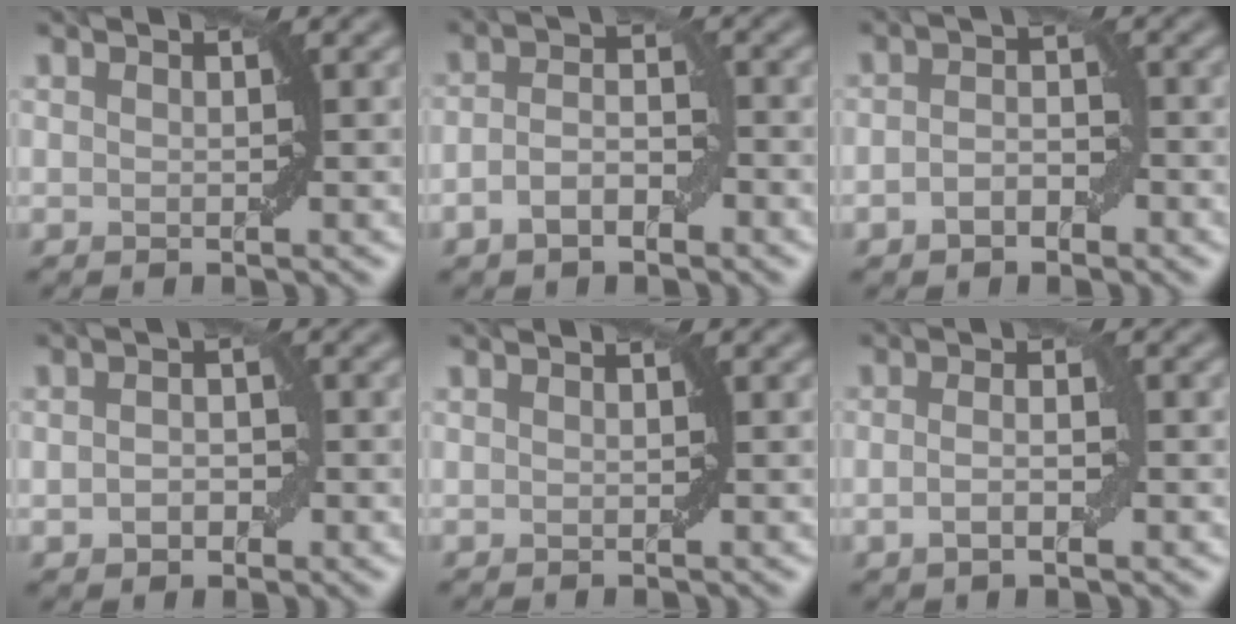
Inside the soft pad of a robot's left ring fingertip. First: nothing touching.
{"total": 3.3, "force": [-1.4, 1.7, 2.4], "torque": [-0.047, 0.005, -0.030]}
{"total": 2.5, "force": [-1.0, 1.5, 1.8], "torque": [-0.030, 0.005, -0.020]}
{"total": 2.4, "force": [-0.4, 1.6, 1.8], "torque": [-0.029, 0.001, -0.008]}
{"total": 0.0}
{"total": 2.3, "force": [-0.5, 0.7, 2.1], "torque": [-0.039, -0.003, -0.011]}